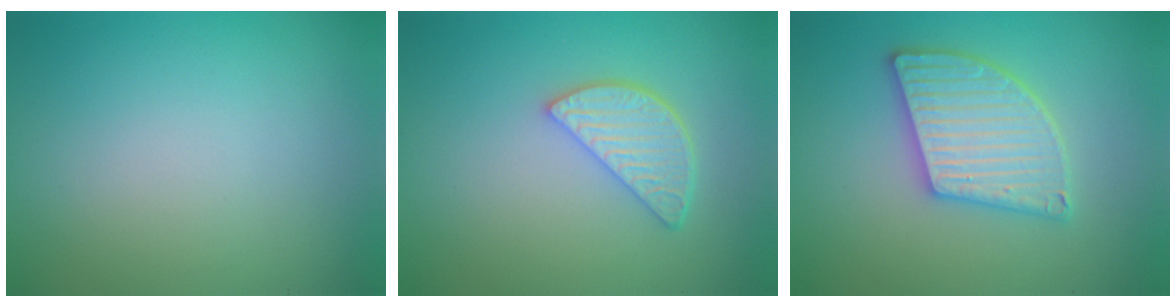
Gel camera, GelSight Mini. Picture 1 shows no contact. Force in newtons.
{"total": 3.6, "press": 3.1, "slide": 1.9}
{"total": 5.5, "press": 5.4, "slide": 0.7}